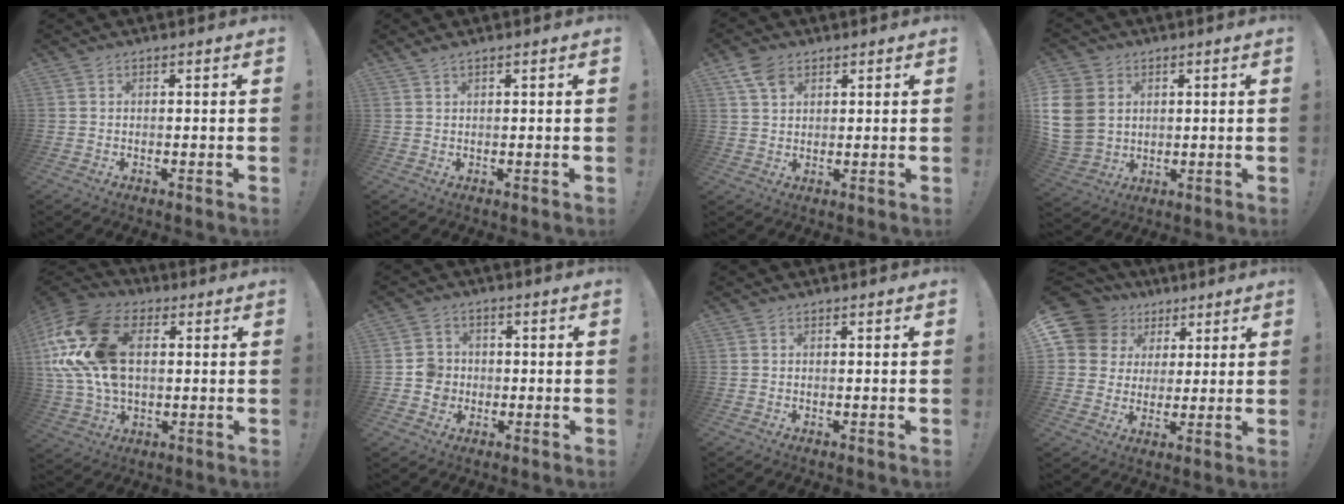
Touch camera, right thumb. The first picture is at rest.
{"total": 1.3, "force": [0.9, -0.2, 1.0], "torque": [-0.019, -0.001, 0.014]}
{"total": 5.6, "force": [3.2, 3.5, 2.9], "torque": [-0.054, -0.008, 0.062]}
{"total": 12.2, "force": [2.4, 10.1, 6.4], "torque": [-0.144, -0.010, 0.050]}
{"total": 22.9, "force": [4.8, 15.2, 16.4], "torque": [-0.317, 0.005, 0.094]}
{"total": 5.8, "force": [-0.9, 5.5, 1.4], "torque": [-0.014, 0.005, -0.014]}
{"total": 0.0}
{"total": 12.4, "force": [5.3, 10.4, 4.2], "torque": [-0.067, -0.026, 0.113]}